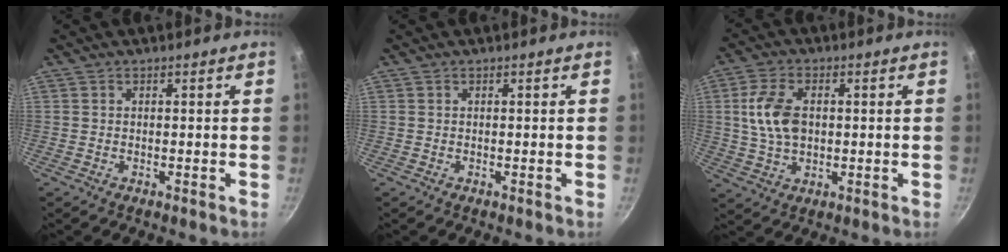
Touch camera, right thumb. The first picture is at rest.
{"total": 0.0}
{"total": 9.3, "force": [1.1, 5.9, 7.1], "torque": [-0.132, 0.005, 0.019]}